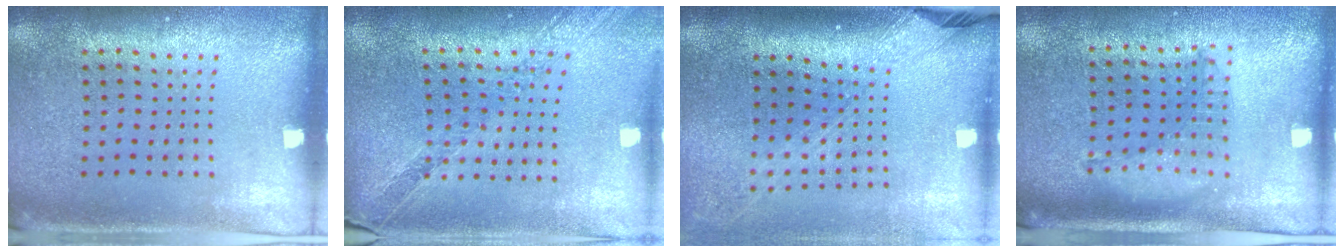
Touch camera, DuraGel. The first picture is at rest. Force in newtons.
{"total": 1.1, "press": 1.1, "slide": 0.1}
{"total": 2.2, "press": 1.6, "slide": 1.5}
{"total": 1.2, "press": 1.2, "slide": 0.3}